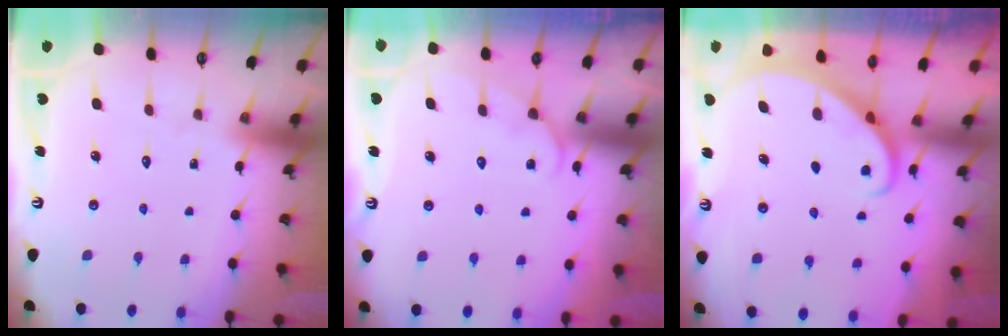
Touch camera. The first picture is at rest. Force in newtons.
{"total": 6.6, "press": 6.6, "slide": 0.6}
{"total": 2.8, "press": 2.8, "slide": 0.2}